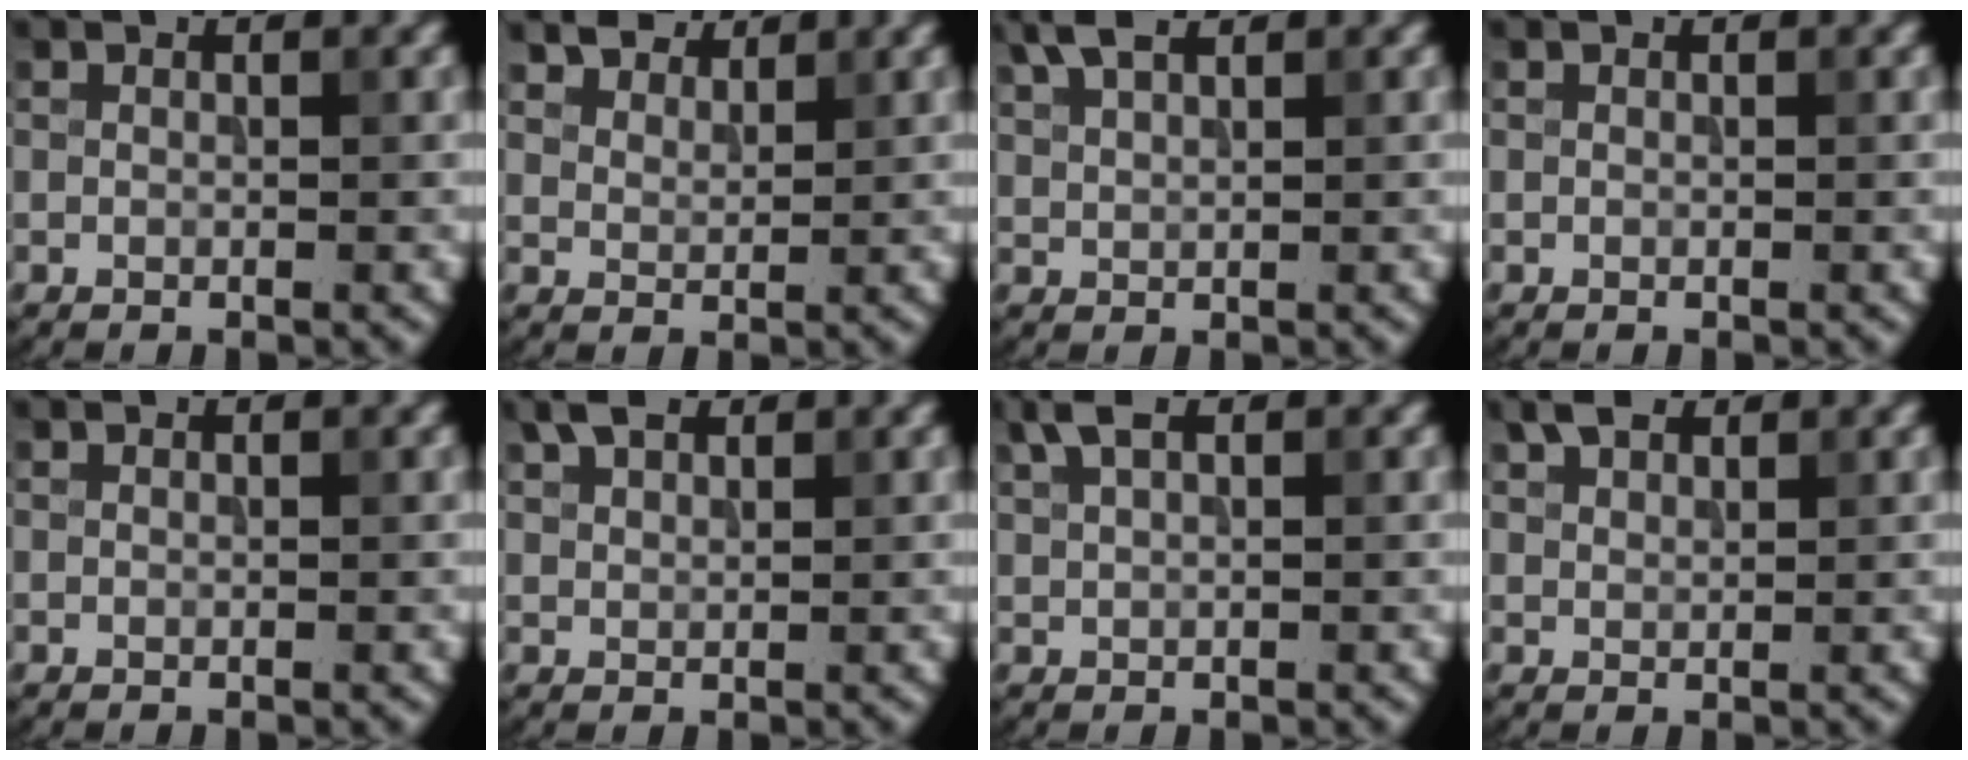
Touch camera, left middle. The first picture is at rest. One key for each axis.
{"total": 3.6, "fx": 3.1, "fy": 1.5, "fz": 0.9, "tx": -0.029, "ty": -0.014, "tz": 0.068}
{"total": 3.0, "fx": 2.1, "fy": 1.0, "fz": 1.8, "tx": -0.041, "ty": 0.010, "tz": 0.045}
{"total": 0.0}
{"total": 0.0}
{"total": 2.6, "fx": 1.9, "fy": 1.3, "fz": 1.4, "tx": -0.030, "ty": 0.010, "tz": 0.040}
{"total": 2.4, "fx": 1.5, "fy": 0.9, "fz": 1.7, "tx": -0.039, "ty": 0.005, "tz": 0.030}
{"total": 2.4, "fx": 1.8, "fy": 1.2, "fz": 1.1, "tx": -0.023, "ty": 0.008, "tz": 0.037}